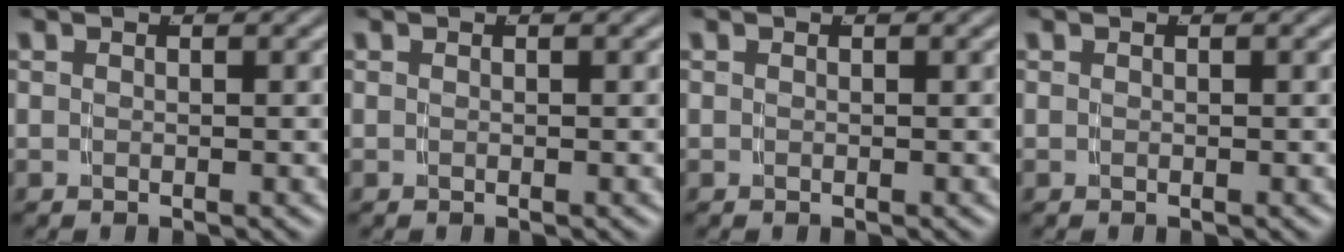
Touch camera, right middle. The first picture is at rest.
{"total": 0.0}
{"total": 0.0}
{"total": 0.0}